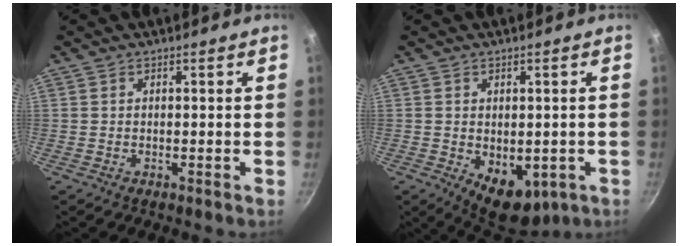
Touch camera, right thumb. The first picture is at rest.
{"total": 10.1, "force": [-3.2, 6.2, 7.4], "torque": [-0.086, -0.004, -0.026]}